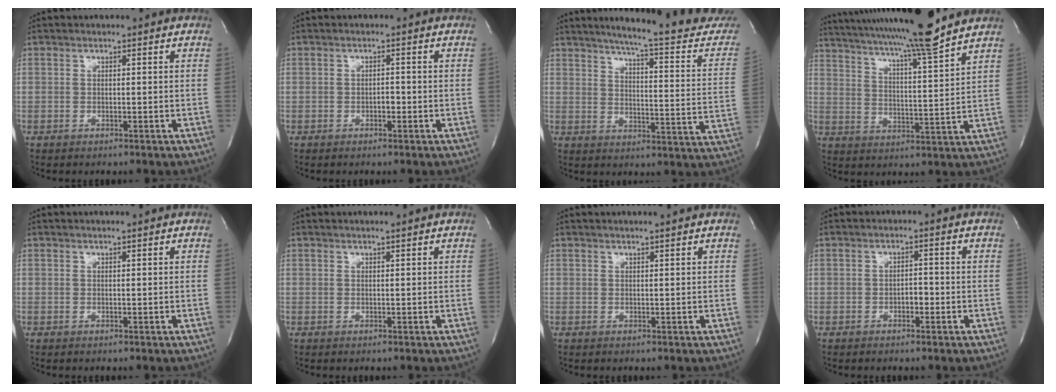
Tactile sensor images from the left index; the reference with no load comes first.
{"total": 1.0, "force": [-0.4, 0.5, 0.8], "torque": [-0.011, 0.003, -0.008]}
{"total": 22.6, "force": [20.2, 0.7, 10.1], "torque": [-0.142, -0.071, 0.246]}
{"total": 18.5, "force": [16.0, -1.1, 9.0], "torque": [-0.161, -0.014, 0.238]}
{"total": 1.2, "force": [1.1, -0.2, 0.6], "torque": [-0.009, 0.005, 0.019]}
{"total": 1.9, "force": [1.6, -0.2, 0.9], "torque": [-0.012, 0.008, 0.025]}
{"total": 3.0, "force": [2.6, -0.2, 1.4], "torque": [-0.021, 0.012, 0.035]}
{"total": 1.4, "force": [-0.6, 0.7, 1.0], "torque": [-0.014, 0.004, -0.011]}